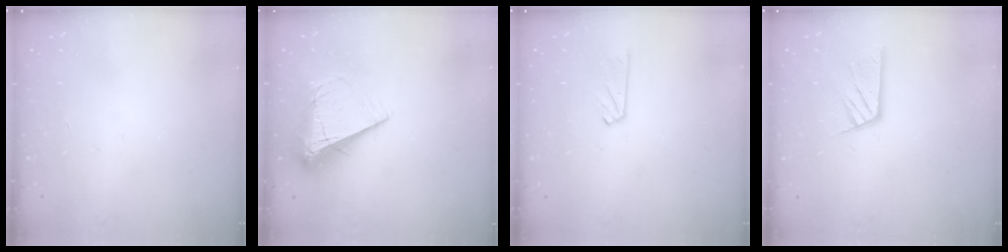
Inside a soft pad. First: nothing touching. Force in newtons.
{"total": 10.4, "press": 10.4, "slide": 0.6}
{"total": 4.0, "press": 3.9, "slide": 0.3}
{"total": 9.0, "press": 9.0, "slide": 0.9}